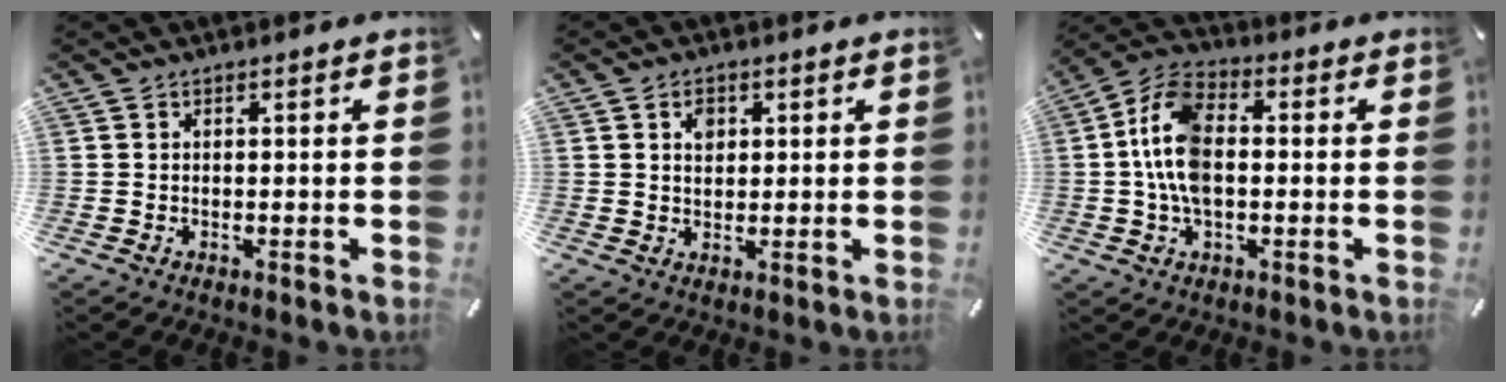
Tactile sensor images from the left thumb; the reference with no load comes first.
{"total": 3.1, "force": [1.0, 2.6, 1.4], "torque": [-0.007, -0.002, 0.011]}
{"total": 11.4, "force": [-0.3, 6.9, 9.1], "torque": [-0.198, 0.008, -0.006]}